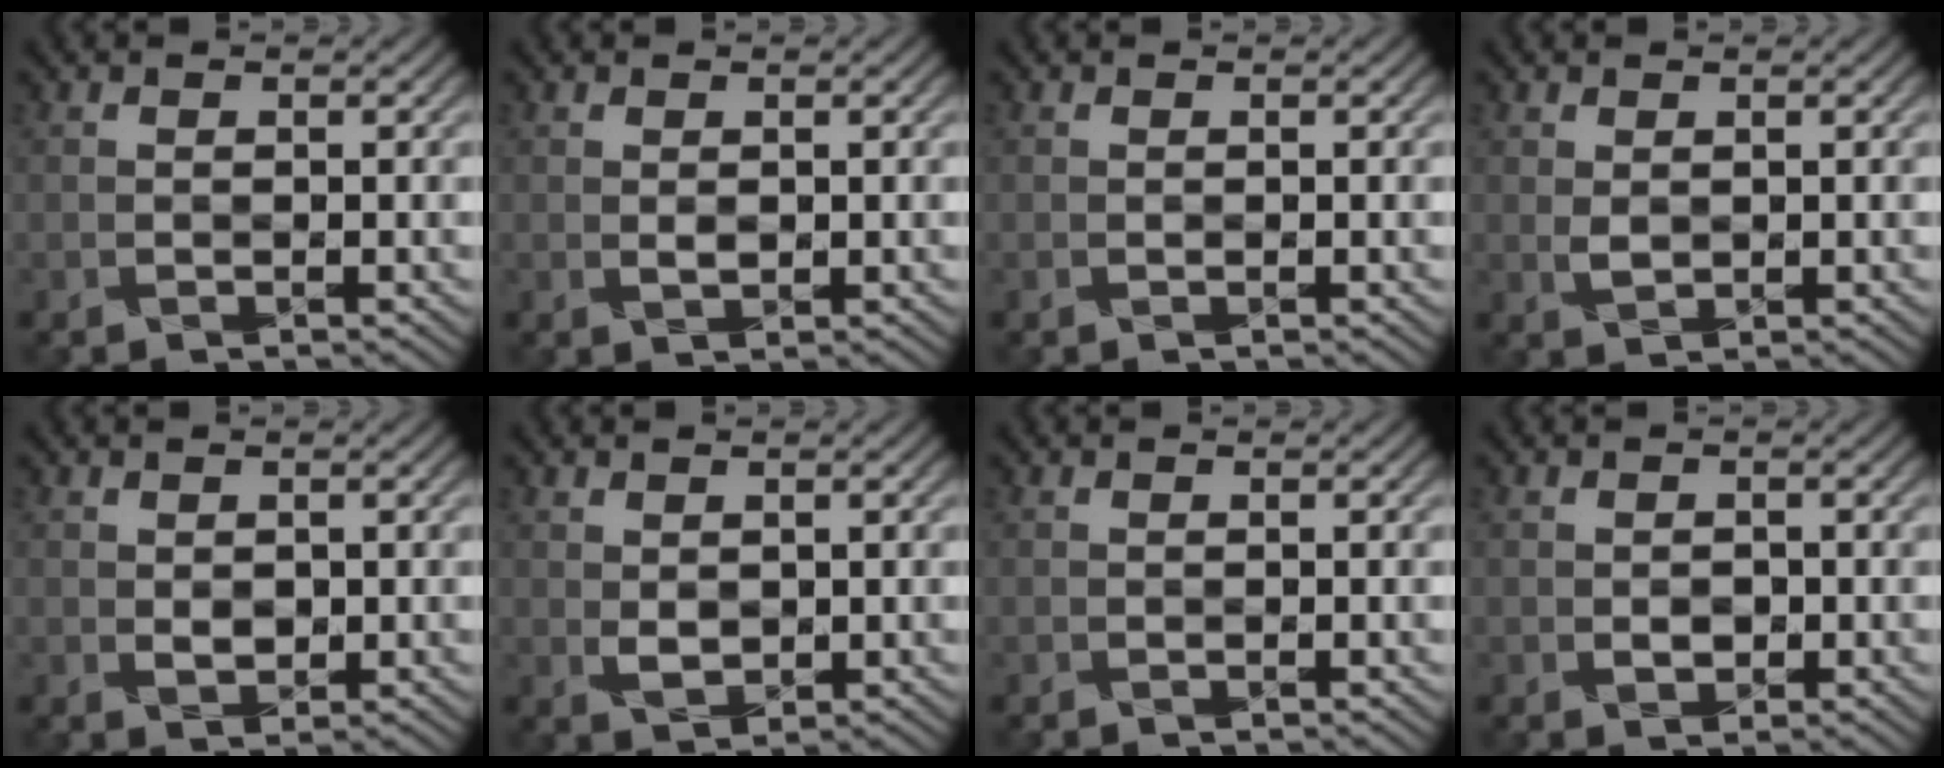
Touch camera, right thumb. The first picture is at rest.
{"total": 0.6, "force": [0.4, 0.3, 0.3], "torque": [-0.006, 0.000, 0.011]}
{"total": 0.0}
{"total": 1.0, "force": [0.6, 0.6, 0.5], "torque": [-0.015, -0.003, 0.019]}
{"total": 1.1, "force": [0.6, 0.9, 0.4], "torque": [-0.008, -0.005, 0.018]}
{"total": 1.5, "force": [0.8, 1.1, 0.7], "torque": [-0.016, -0.006, 0.024]}
{"total": 0.0}
{"total": 0.9, "force": [-0.2, 0.8, 0.3], "torque": [0.000, -0.004, 0.003]}